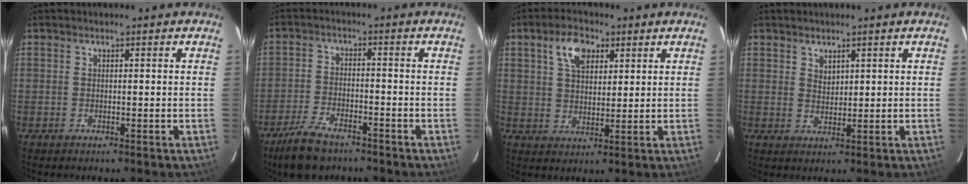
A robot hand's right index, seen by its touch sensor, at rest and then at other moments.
{"total": 8.9, "force": [-6.9, 3.6, 4.4], "torque": [-0.120, -0.007, -0.127]}
{"total": 6.8, "force": [3.3, 3.9, 4.5], "torque": [-0.080, 0.019, 0.060]}
{"total": 2.1, "force": [1.5, 1.2, 0.7], "torque": [-0.010, 0.000, 0.029]}